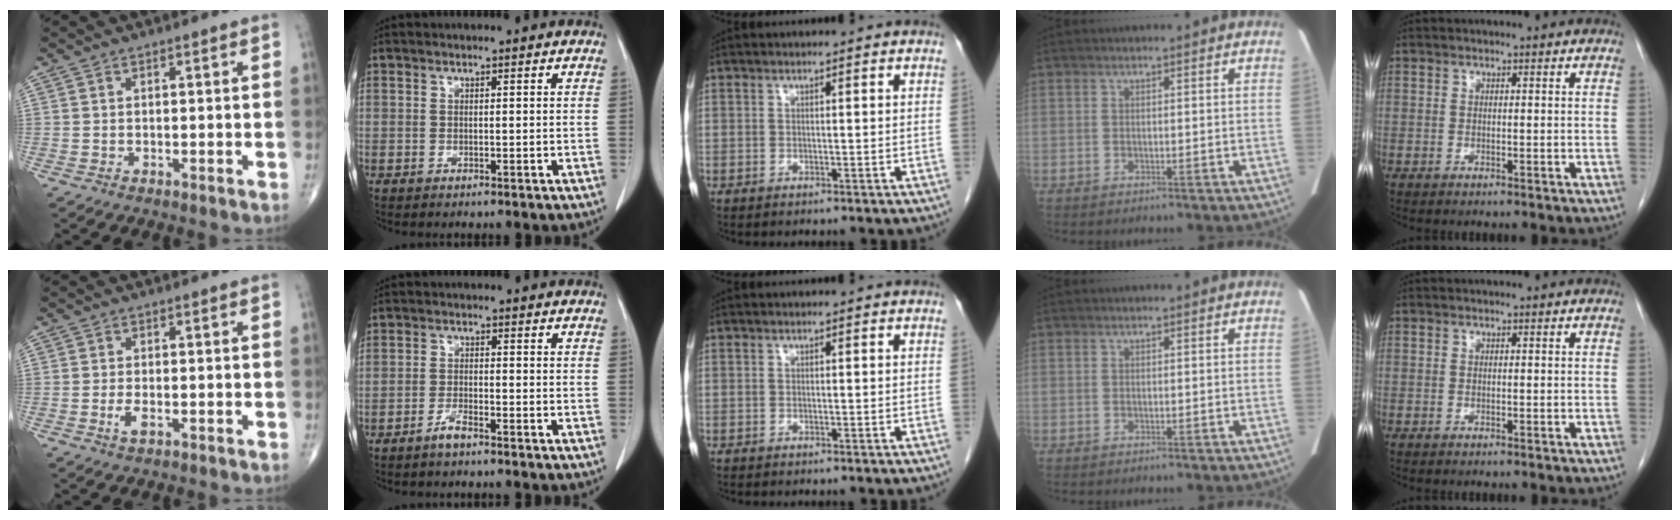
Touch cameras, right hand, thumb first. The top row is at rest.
{"thumb": {"total": 2.3, "force": [-0.9, 1.0, 1.9], "torque": [-0.042, -0.001, -0.017]}, "index": {"total": 2.3, "force": [-1.8, 0.2, 1.3], "torque": [-0.031, -0.003, -0.033]}}